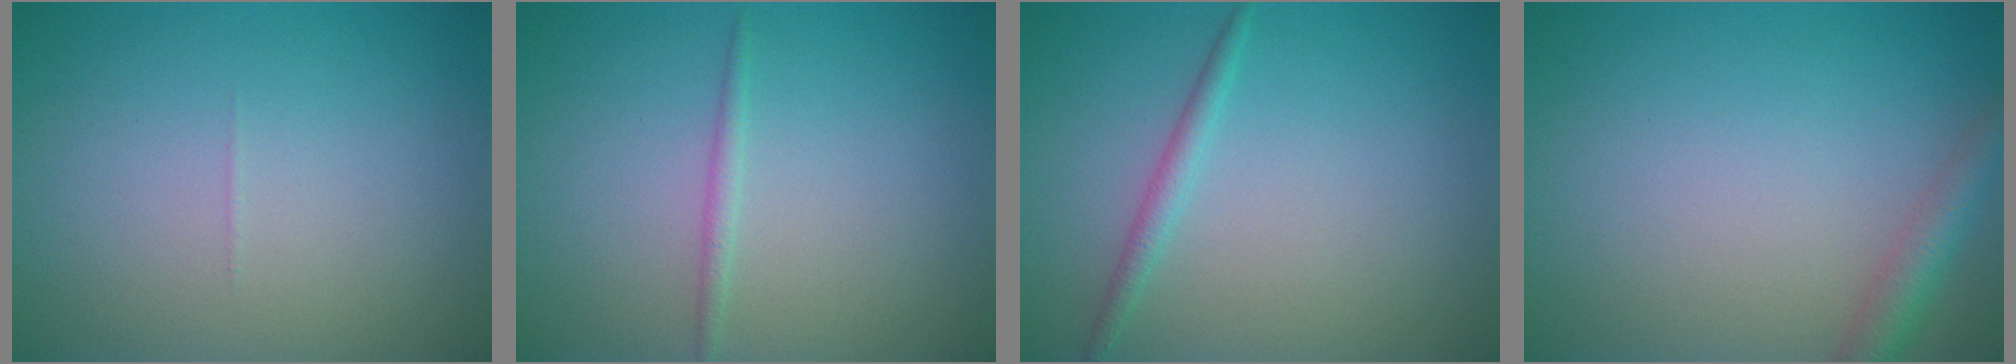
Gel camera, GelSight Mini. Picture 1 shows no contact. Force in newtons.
{"total": 0.9, "press": 0.9, "slide": 0.0}
{"total": 1.4, "press": 1.4, "slide": 0.1}
{"total": 2.6, "press": 2.6, "slide": 0.1}